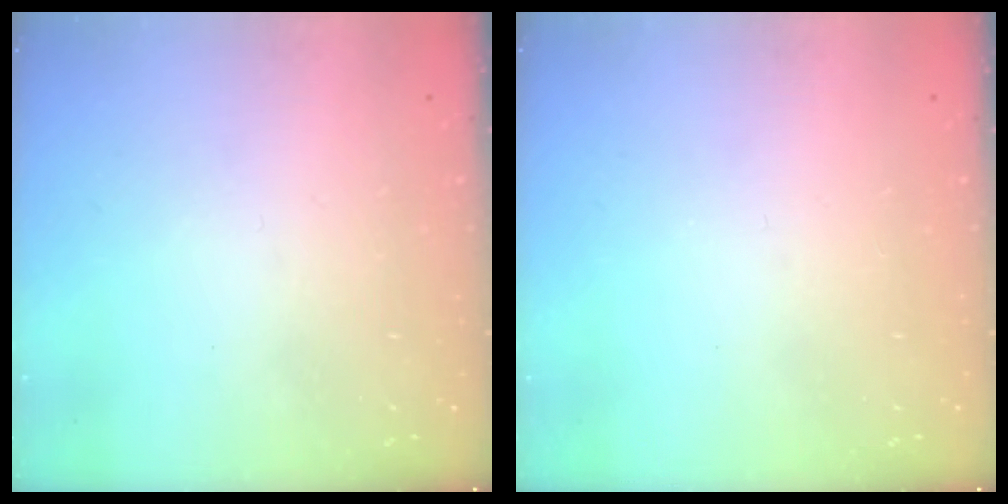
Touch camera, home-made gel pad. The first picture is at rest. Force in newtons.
{"total": 0.0}